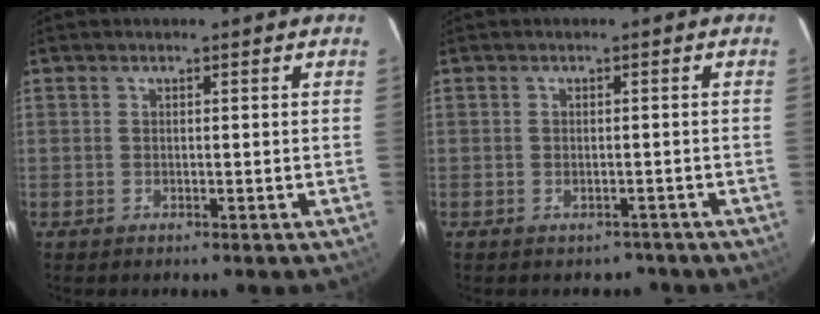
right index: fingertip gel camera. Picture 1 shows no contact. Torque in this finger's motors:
{"motor_torque": [-0.08, -0.11, 0.00, -0.01]}